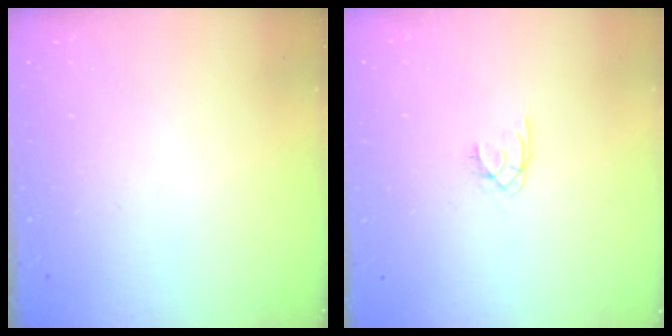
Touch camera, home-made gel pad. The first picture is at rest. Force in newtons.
{"total": 1.8, "press": 1.8, "slide": 0.3}